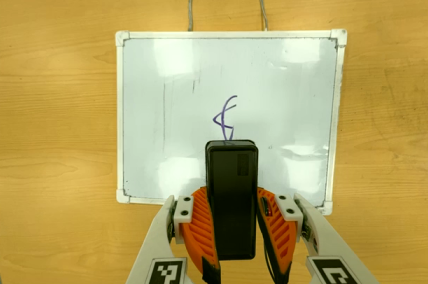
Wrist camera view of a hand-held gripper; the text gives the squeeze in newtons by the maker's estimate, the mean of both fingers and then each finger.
{"total": 7.2, "left": 6.1, "right": 8.3}